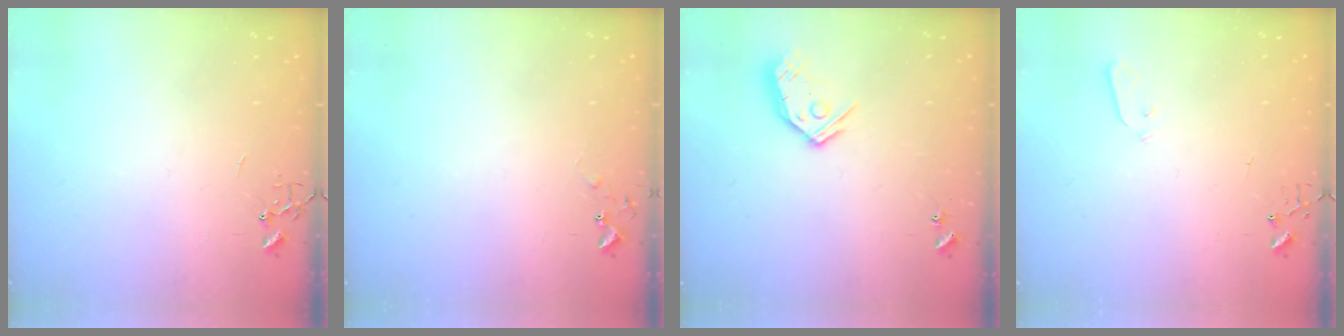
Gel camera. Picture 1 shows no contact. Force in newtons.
{"total": 5.0, "press": 5.0, "slide": 0.5}
{"total": 11.0, "press": 10.9, "slide": 1.2}
{"total": 2.8, "press": 2.7, "slide": 0.4}